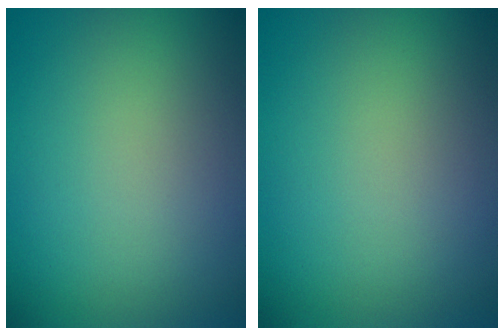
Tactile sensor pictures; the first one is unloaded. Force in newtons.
{"total": 0.0}